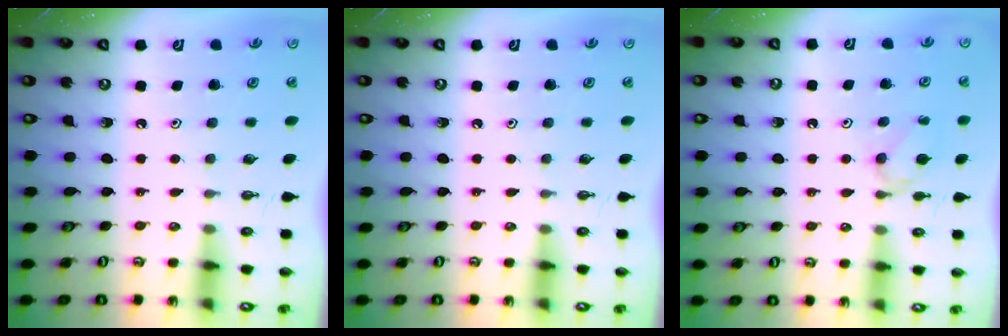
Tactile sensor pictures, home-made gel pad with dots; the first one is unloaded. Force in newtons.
{"total": 0.0}
{"total": 4.5, "press": 4.5, "slide": 0.5}